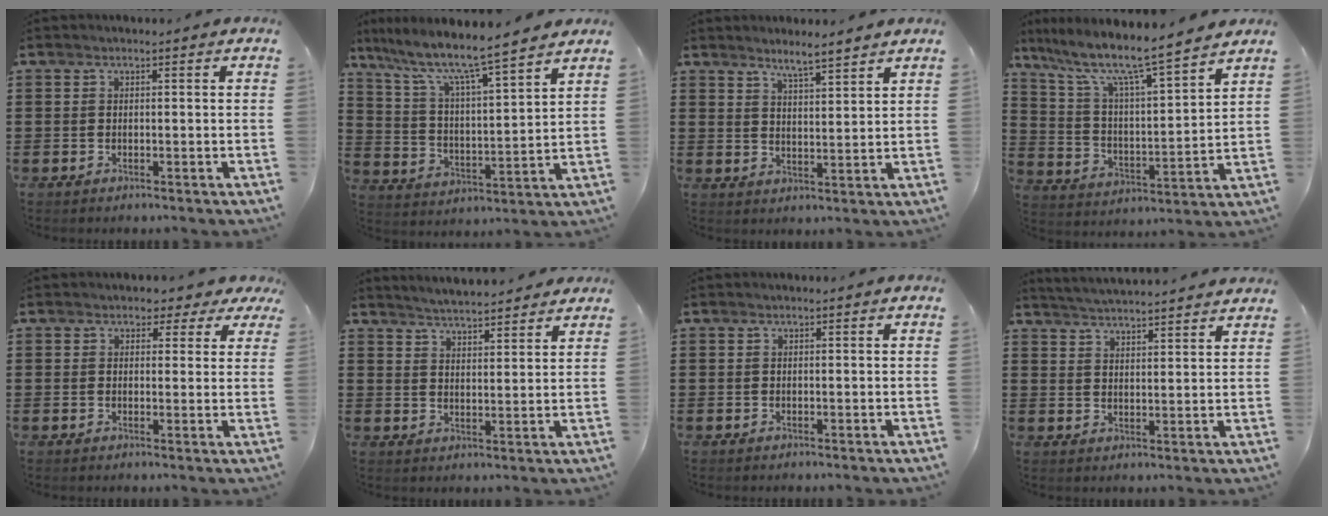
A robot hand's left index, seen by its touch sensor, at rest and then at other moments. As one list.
[{"total": 7.4, "force": [6.2, 0.3, 3.9], "torque": [-0.103, -0.047, 0.100]}, {"total": 3.9, "force": [3.7, -0.2, 1.2], "torque": [-0.033, -0.012, 0.067]}, {"total": 8.5, "force": [7.1, 0.7, 4.7], "torque": [-0.120, -0.050, 0.112]}, {"total": 2.2, "force": [1.4, 1.5, 0.8], "torque": [-0.010, 0.003, 0.019]}, {"total": 4.0, "force": [4.0, 0.2, 0.2], "torque": [-0.019, -0.015, 0.072]}, {"total": 0.0}, {"total": 3.7, "force": [3.6, -0.7, 0.0], "torque": [-0.014, -0.021, 0.063]}]